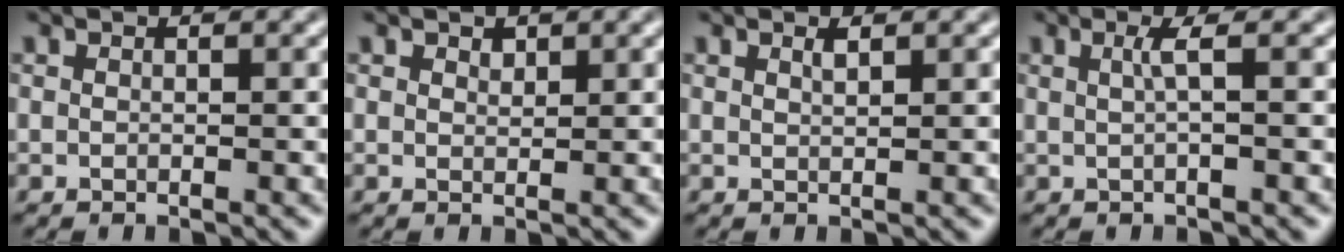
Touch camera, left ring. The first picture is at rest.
{"total": 0.8, "force": [0.7, 0.4, 0.2], "torque": [-0.005, -0.001, 0.011]}
{"total": 0.8, "force": [0.6, 0.1, 0.5], "torque": [-0.007, 0.000, 0.010]}
{"total": 1.6, "force": [0.3, 0.3, 1.6], "torque": [-0.031, 0.004, 0.002]}